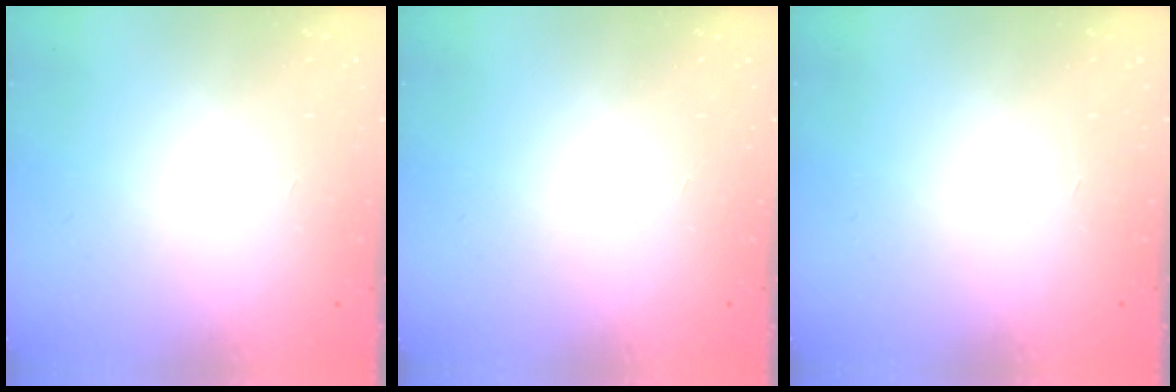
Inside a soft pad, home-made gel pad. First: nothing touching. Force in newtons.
{"total": 0.0}
{"total": 0.0}